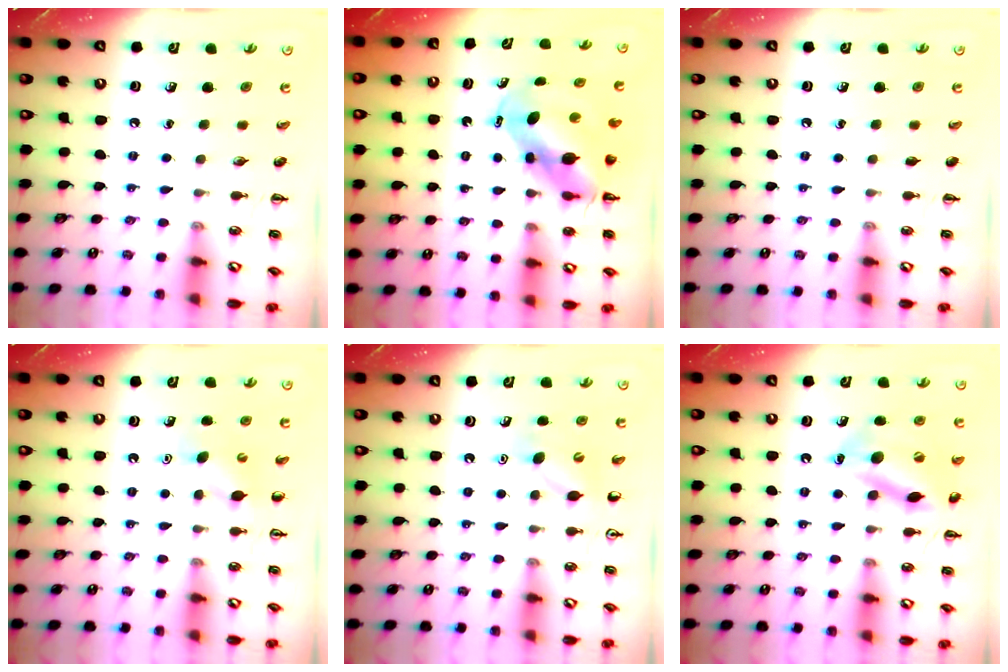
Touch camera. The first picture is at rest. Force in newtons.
{"total": 6.2, "press": 6.1, "slide": 1.1}
{"total": 0.0}
{"total": 4.7, "press": 4.6, "slide": 1.1}
{"total": 4.1, "press": 4.0, "slide": 1.1}
{"total": 14.8, "press": 14.5, "slide": 2.7}